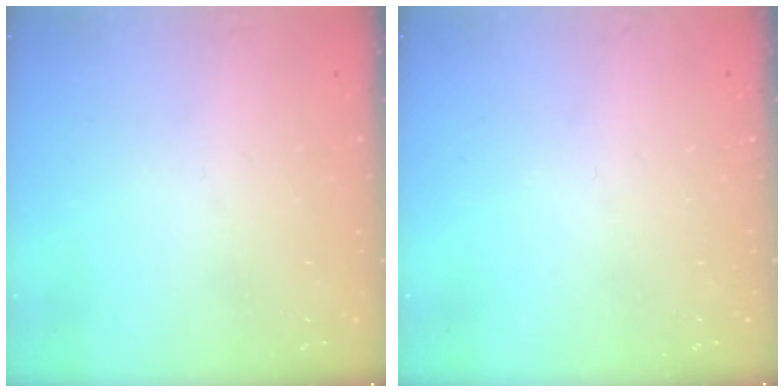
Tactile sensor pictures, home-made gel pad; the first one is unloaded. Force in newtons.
{"total": 0.0}